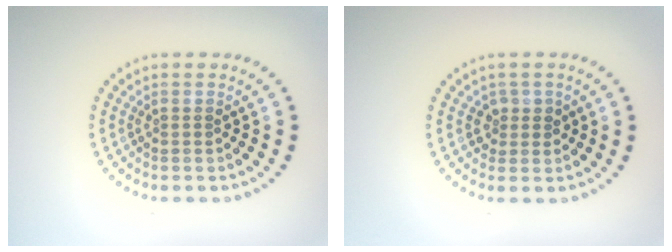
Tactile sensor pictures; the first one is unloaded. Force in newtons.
{"total": 1.4, "press": 1.3, "slide": 0.5}